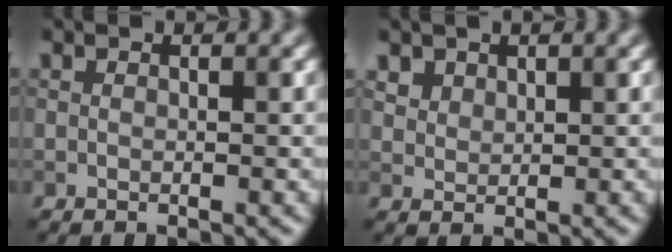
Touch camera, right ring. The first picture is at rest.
{"total": 2.0, "force": [1.4, 1.3, 0.5], "torque": [-0.019, -0.009, 0.041]}